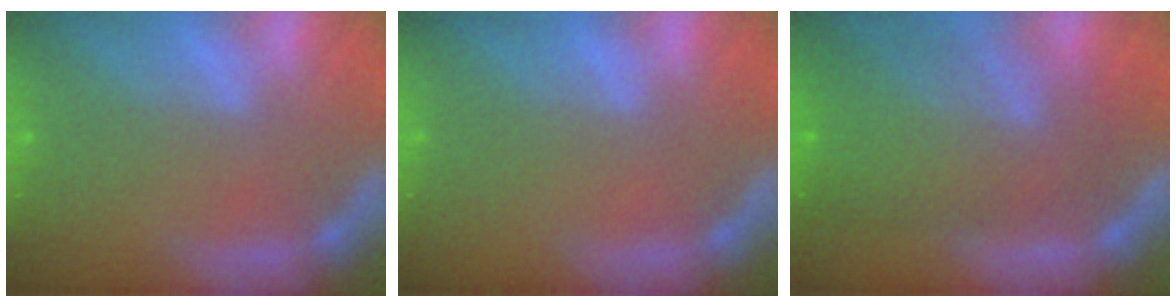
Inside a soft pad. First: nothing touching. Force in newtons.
{"total": 0.0}
{"total": 8.6}